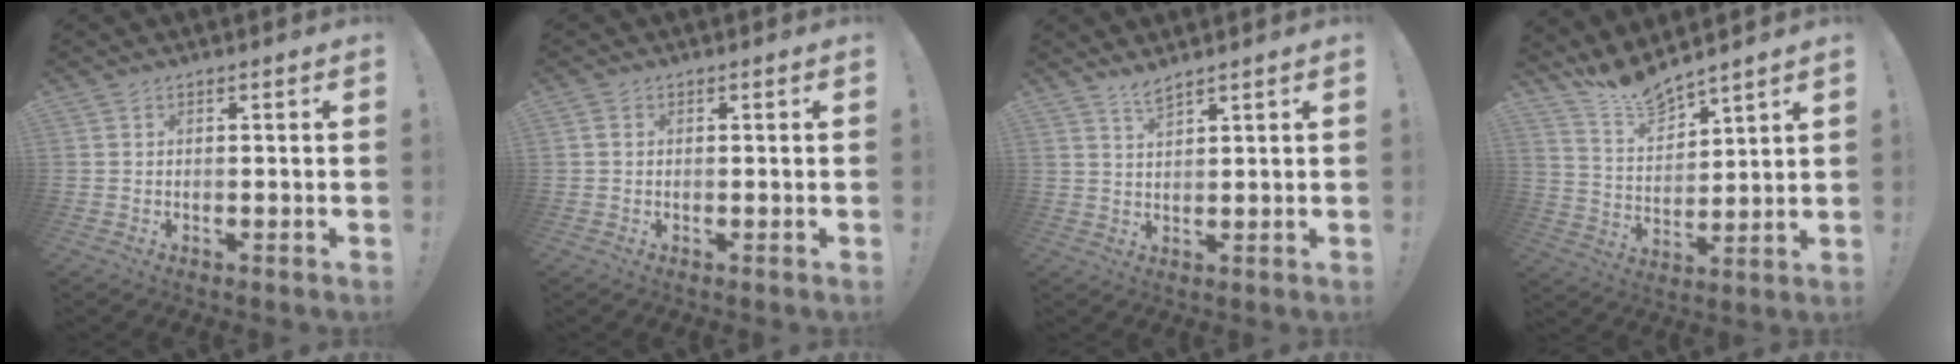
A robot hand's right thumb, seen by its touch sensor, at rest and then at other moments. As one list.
[{"total": 1.0, "force": [0.1, 0.8, 0.6], "torque": [-0.012, 0.004, 0.003]}, {"total": 3.2, "force": [2.8, 0.1, 1.4], "torque": [-0.018, -0.022, 0.047]}, {"total": 10.0, "force": [9.7, 1.3, 2.0], "torque": [-0.050, -0.082, 0.178]}]